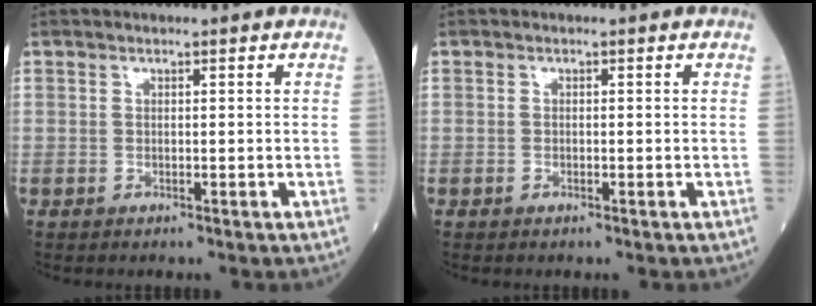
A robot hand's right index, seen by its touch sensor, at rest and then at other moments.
{"total": 0.5, "force": [-0.4, 0.1, 0.4], "torque": [-0.008, 0.000, -0.006]}